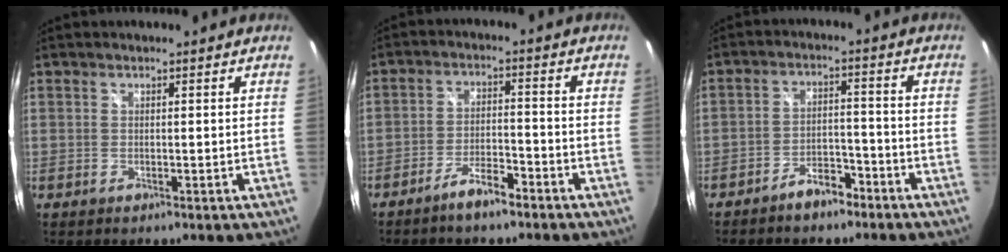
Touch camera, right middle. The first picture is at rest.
{"total": 5.7, "force": [-4.5, 1.3, 3.3], "torque": [-0.078, 0.002, -0.076]}
{"total": 5.7, "force": [-4.5, 2.4, 2.5], "torque": [-0.057, 0.015, -0.065]}